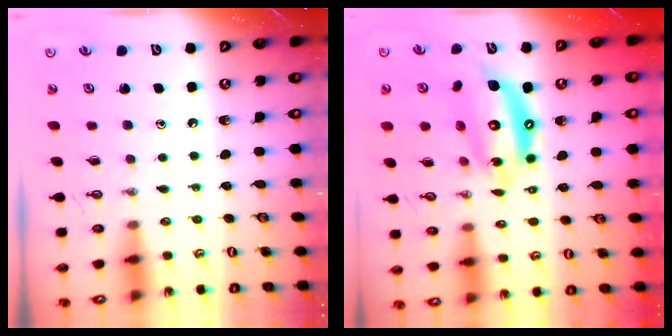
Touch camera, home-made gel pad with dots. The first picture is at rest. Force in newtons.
{"total": 14.8, "press": 14.7, "slide": 1.5}